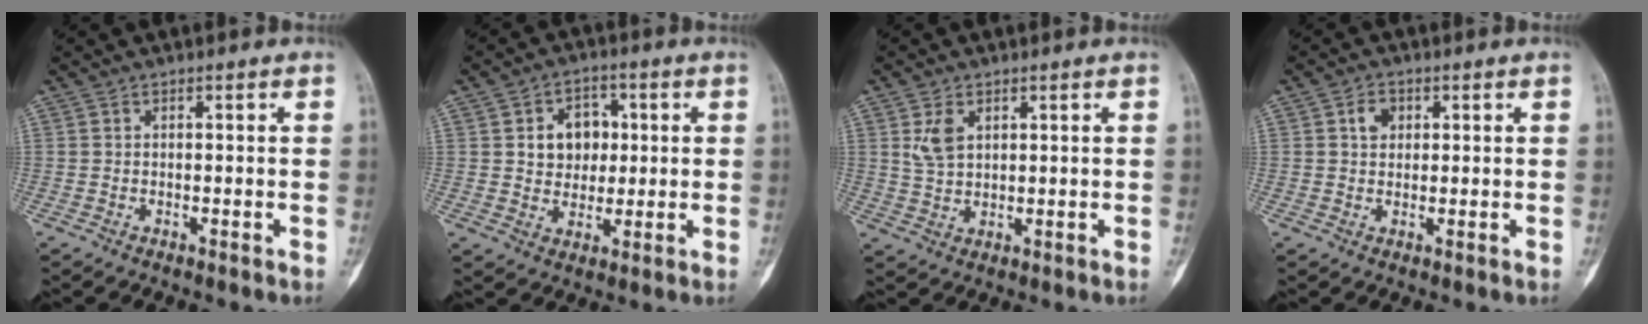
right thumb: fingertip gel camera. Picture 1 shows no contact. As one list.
[{"total": 8.2, "force": [1.5, 6.6, 4.6], "torque": [-0.028, 0.001, 0.023]}, {"total": 4.5, "force": [1.8, 2.8, 3.0], "torque": [-0.051, -0.008, 0.040]}, {"total": 3.3, "force": [1.0, 2.6, 1.8], "torque": [-0.016, 0.002, 0.016]}]